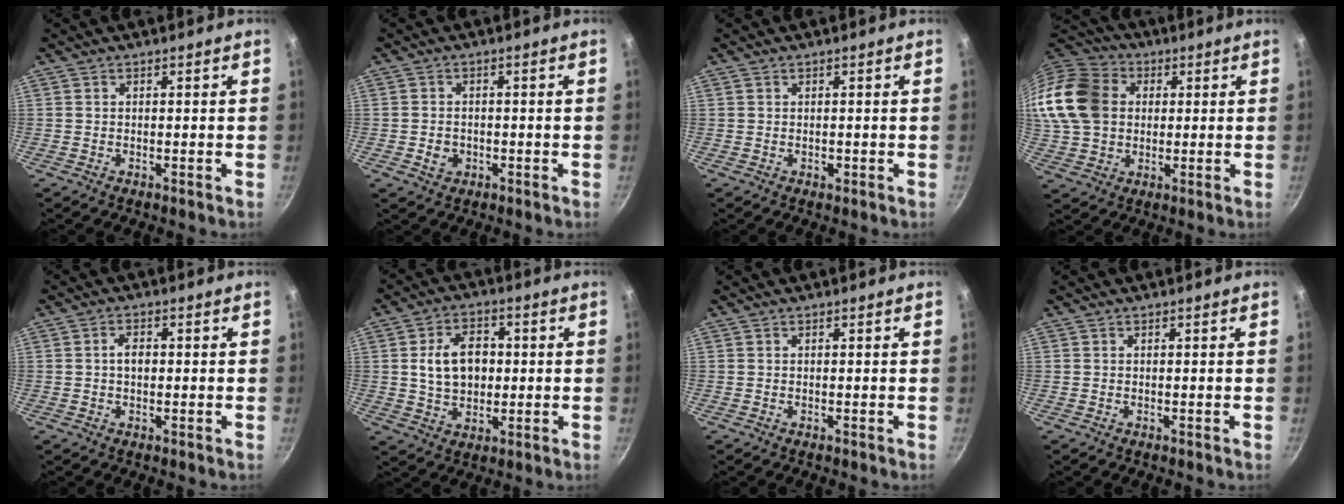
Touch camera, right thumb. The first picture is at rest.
{"total": 3.1, "force": [-0.9, 2.6, 1.4], "torque": [-0.017, 0.009, -0.011]}
{"total": 0.8, "force": [-0.1, 0.6, 0.5], "torque": [-0.003, 0.001, 0.000]}
{"total": 21.3, "force": [3.6, 17.1, 12.1], "torque": [-0.259, 0.029, 0.061]}
{"total": 2.8, "force": [0.1, 1.8, 2.1], "torque": [-0.027, 0.008, 0.000]}
{"total": 10.3, "force": [1.0, 7.4, 7.1], "torque": [-0.096, 0.007, 0.017]}
{"total": 0.0}
{"total": 0.0}